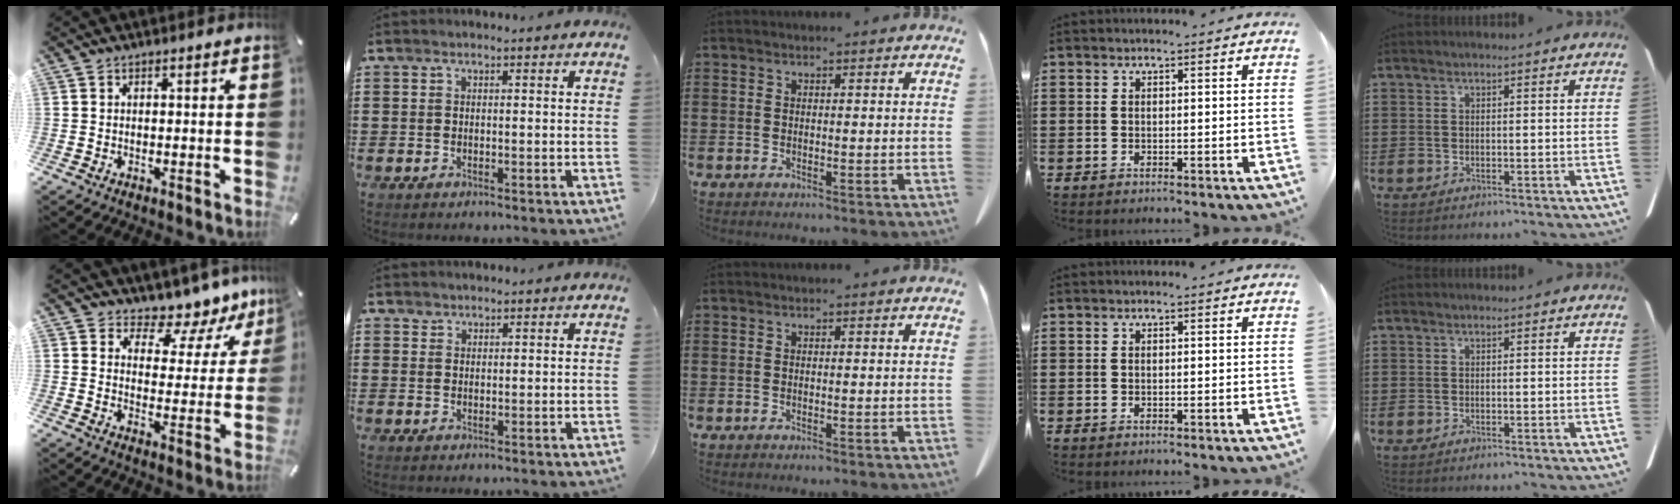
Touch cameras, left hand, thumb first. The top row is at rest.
{"thumb": {"total": 8.3, "force": [7.0, 4.0, 2.0], "torque": [-0.023, -0.077, 0.120]}, "index": {"total": 1.4, "force": [1.2, 0.7, 0.0], "torque": [-0.003, 0.002, 0.024]}}